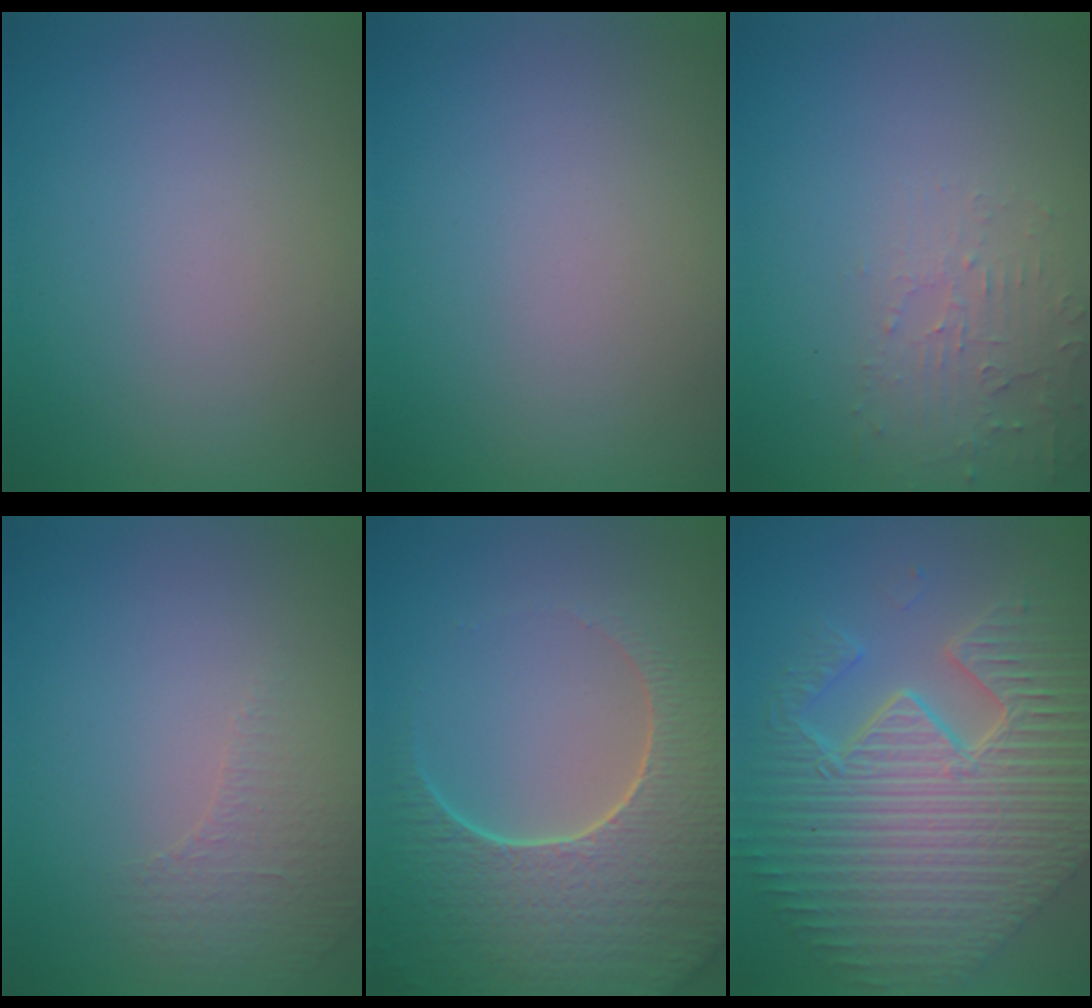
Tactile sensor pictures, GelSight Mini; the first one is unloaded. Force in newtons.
{"total": 0.0}
{"total": 2.4, "press": 2.3, "slide": 0.6}
{"total": 1.1, "press": 0.7, "slide": 0.8}
{"total": 8.4, "press": 6.4, "slide": 5.4}
{"total": 12.1, "press": 8.1, "slide": 9.0}